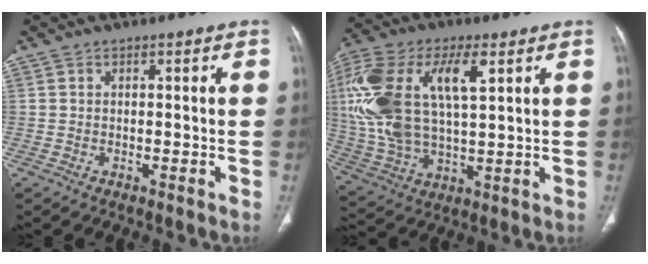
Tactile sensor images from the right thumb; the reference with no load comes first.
{"total": 22.5, "force": [6.1, 10.6, 18.9], "torque": [-0.406, 0.001, 0.111]}